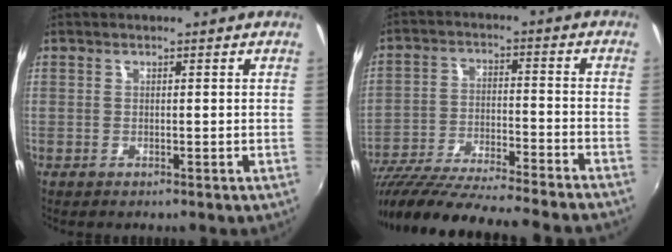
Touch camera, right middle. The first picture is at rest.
{"total": 24.0, "force": [-21.2, 0.9, 11.2], "torque": [-0.205, -0.053, -0.333]}